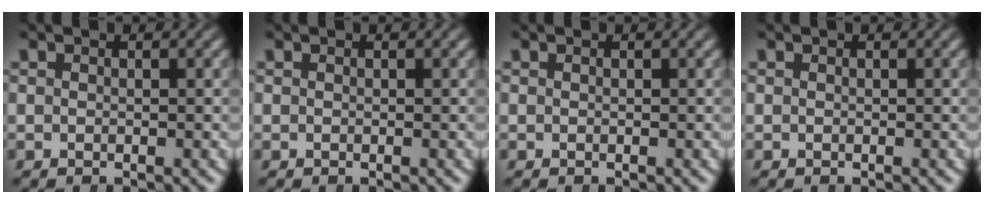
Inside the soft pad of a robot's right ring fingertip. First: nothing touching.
{"total": 0.0}
{"total": 0.0}
{"total": 0.0}